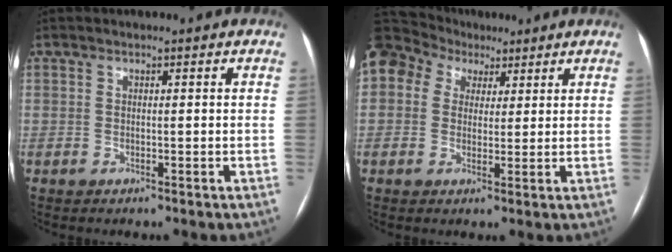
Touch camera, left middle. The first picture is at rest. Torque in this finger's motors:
{"motor_torque": [1.11, -1.03, 1.06, 0.21]}